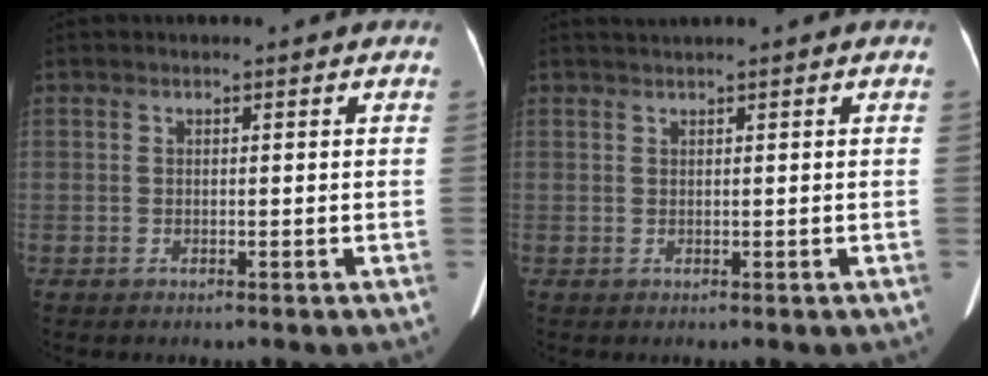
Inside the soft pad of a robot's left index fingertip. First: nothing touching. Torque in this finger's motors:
{"motor_torque": [0.00, -0.07, -0.12, -0.02]}